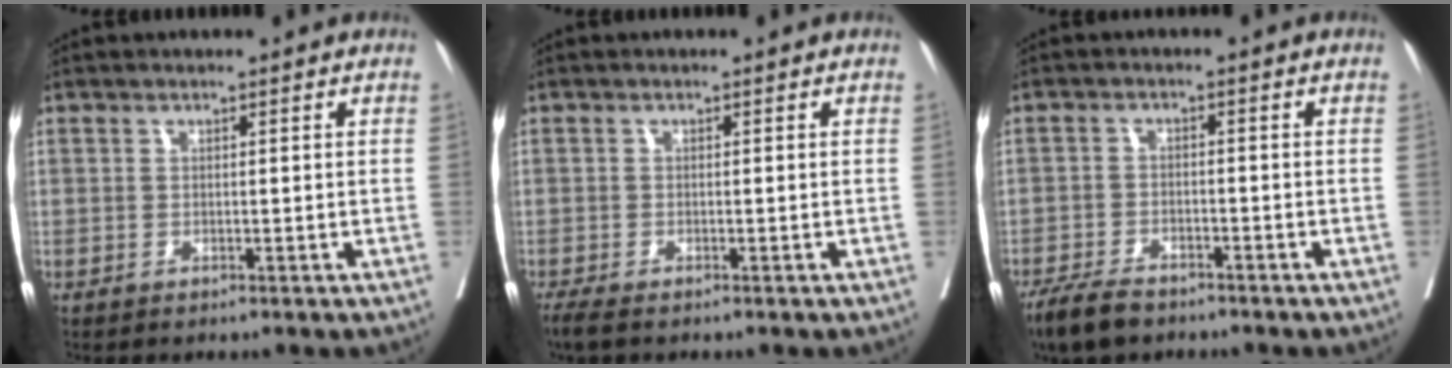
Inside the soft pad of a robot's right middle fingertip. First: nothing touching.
{"total": 2.4, "force": [-2.0, 0.4, 1.3], "torque": [-0.027, -0.010, -0.034]}
{"total": 5.2, "force": [-4.3, 1.8, 2.2], "torque": [-0.041, -0.006, -0.078]}